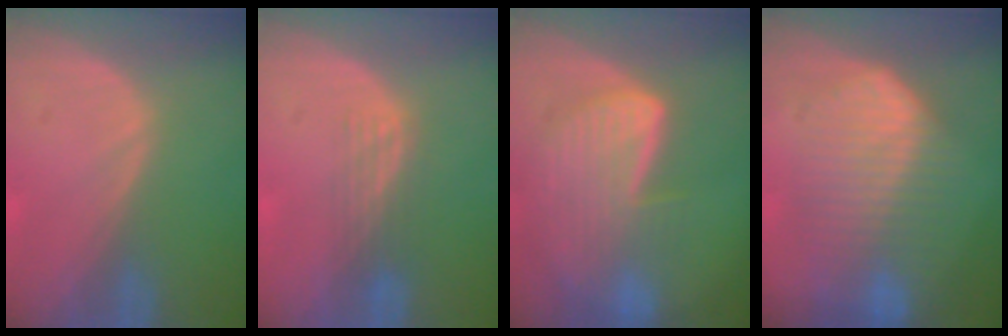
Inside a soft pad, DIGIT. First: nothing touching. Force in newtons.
{"total": 3.0, "press": 2.7, "slide": 1.3}
{"total": 8.6, "press": 7.7, "slide": 3.8}
{"total": 10.0, "press": 10.0, "slide": 0.4}